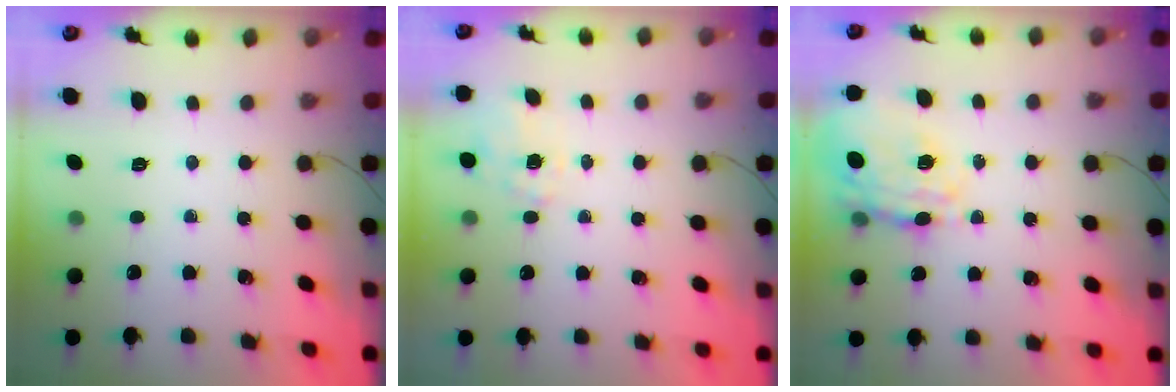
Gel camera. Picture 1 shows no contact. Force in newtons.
{"total": 1.5, "press": 1.1, "slide": 1.0}
{"total": 16.6, "press": 16.2, "slide": 3.6}